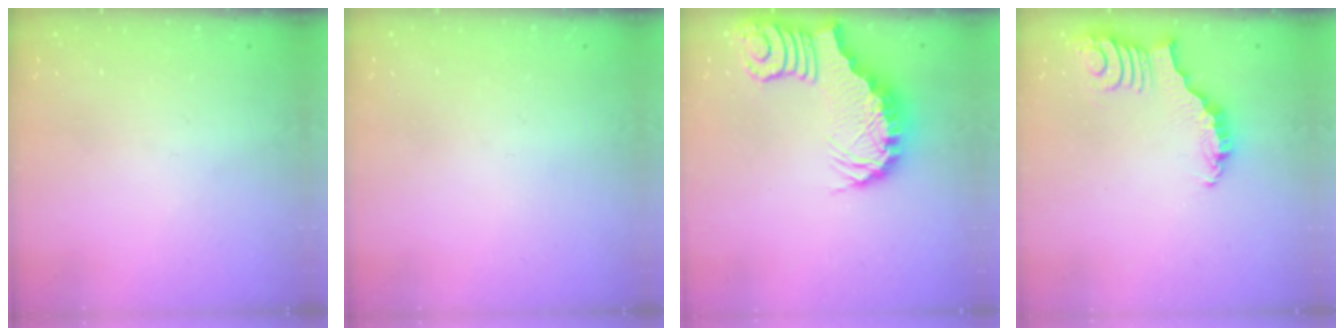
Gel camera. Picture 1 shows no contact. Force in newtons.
{"total": 0.0}
{"total": 3.0, "press": 2.9, "slide": 0.7}
{"total": 2.8, "press": 2.8, "slide": 0.4}